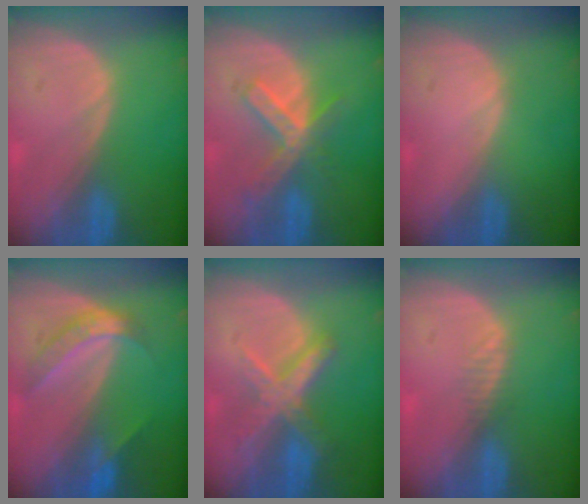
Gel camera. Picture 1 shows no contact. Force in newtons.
{"total": 6.3, "press": 5.8, "slide": 2.4}
{"total": 0.0}
{"total": 6.0, "press": 5.0, "slide": 3.4}
{"total": 7.2, "press": 6.1, "slide": 3.7}
{"total": 1.3, "press": 1.1, "slide": 0.7}